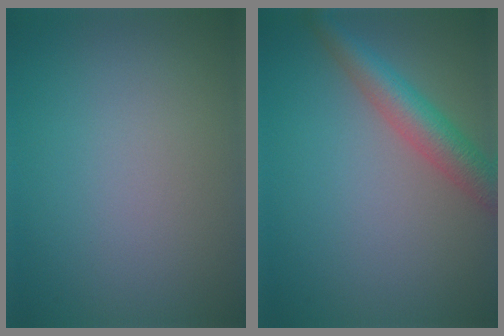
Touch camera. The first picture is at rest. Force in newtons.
{"total": 4.4, "press": 4.4, "slide": 0.1}